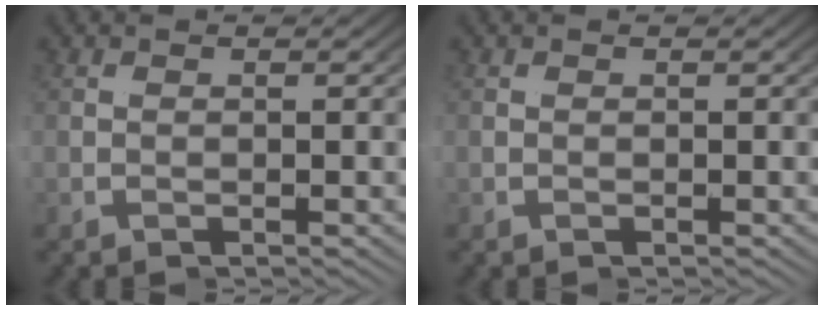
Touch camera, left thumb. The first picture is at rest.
{"total": 0.0}